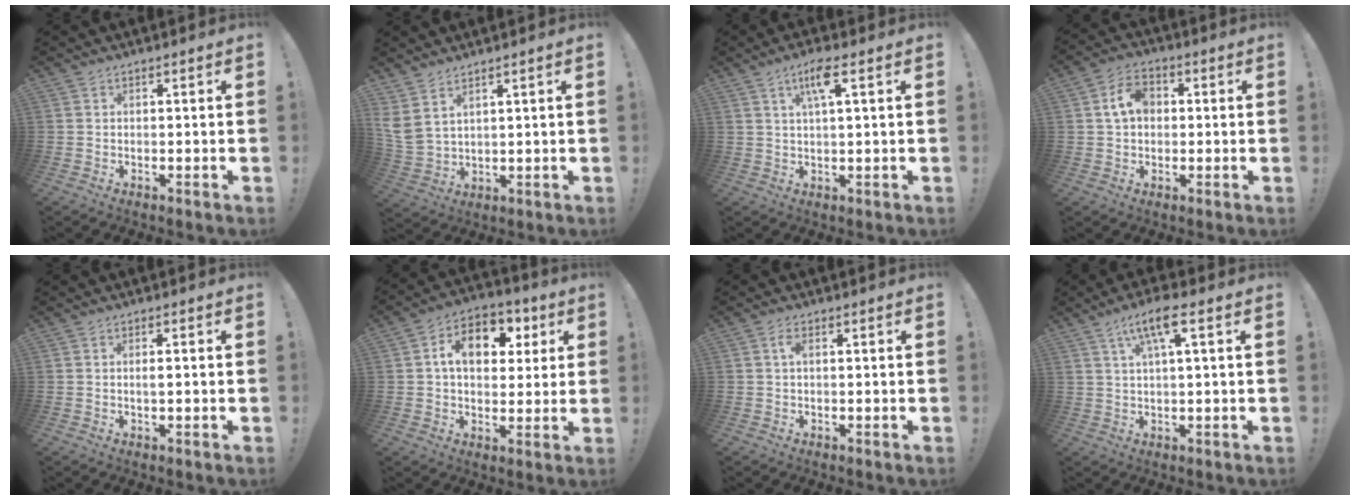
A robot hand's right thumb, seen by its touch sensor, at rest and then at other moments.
{"total": 5.1, "force": [3.6, 2.4, 2.8], "torque": [-0.068, -0.023, 0.070]}
{"total": 6.5, "force": [2.7, 1.0, 5.8], "torque": [-0.108, 0.006, 0.041]}
{"total": 7.7, "force": [1.4, 5.7, 5.0], "torque": [-0.083, 0.014, 0.027]}
{"total": 1.5, "force": [-0.2, 0.2, 1.5], "torque": [-0.025, 0.000, -0.005]}
{"total": 12.9, "force": [3.6, 9.1, 8.3], "torque": [-0.117, -0.002, 0.066]}
{"total": 2.2, "force": [0.3, 0.8, 2.0], "torque": [-0.041, 0.005, 0.003]}
{"total": 8.6, "force": [3.2, 1.5, 7.8], "torque": [-0.139, -0.004, 0.053]}